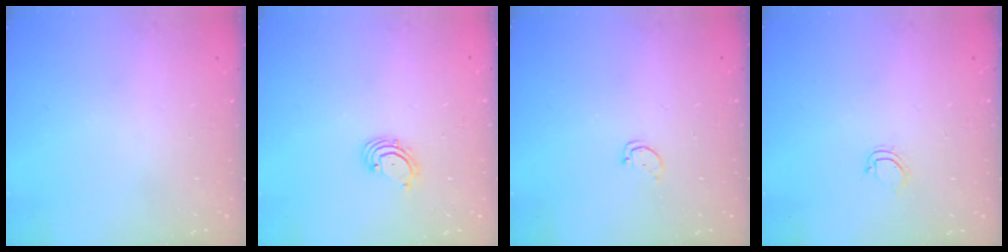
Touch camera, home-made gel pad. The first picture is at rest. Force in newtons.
{"total": 2.2, "press": 2.1, "slide": 0.7}
{"total": 1.7, "press": 1.7, "slide": 0.2}
{"total": 4.6, "press": 4.6, "slide": 0.4}